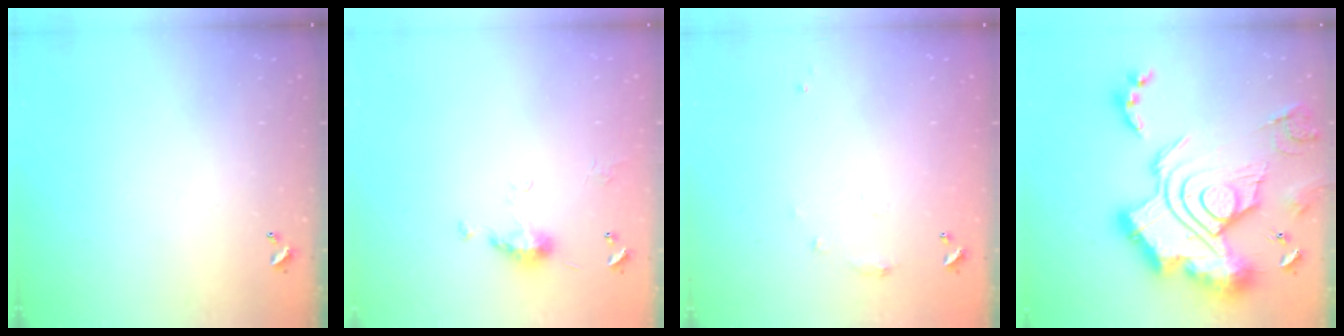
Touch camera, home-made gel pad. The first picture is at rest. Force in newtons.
{"total": 5.0, "press": 5.0, "slide": 0.7}
{"total": 6.0, "press": 5.9, "slide": 0.8}
{"total": 3.9, "press": 3.0, "slide": 2.5}